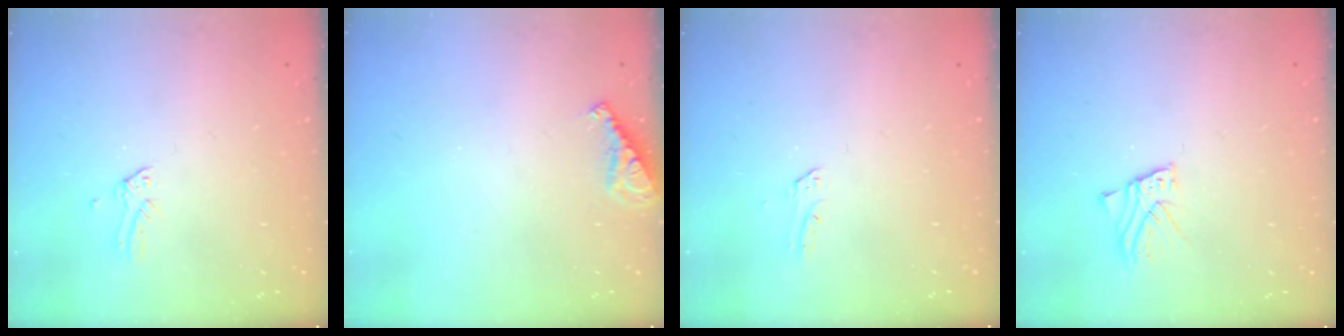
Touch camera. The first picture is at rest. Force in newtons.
{"total": 7.3, "press": 7.3, "slide": 0.7}
{"total": 1.6, "press": 1.6, "slide": 0.2}
{"total": 2.8, "press": 2.8, "slide": 0.2}